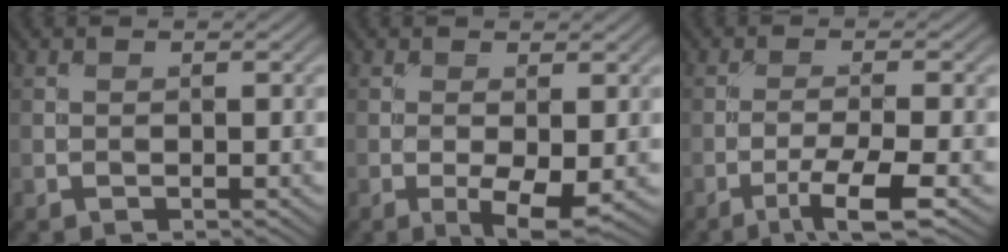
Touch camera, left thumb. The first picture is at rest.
{"total": 3.8, "force": [-1.0, 1.2, 3.5], "torque": [-0.062, -0.006, -0.015]}
{"total": 5.4, "force": [-3.0, 0.6, 4.5], "torque": [-0.077, 0.005, -0.057]}